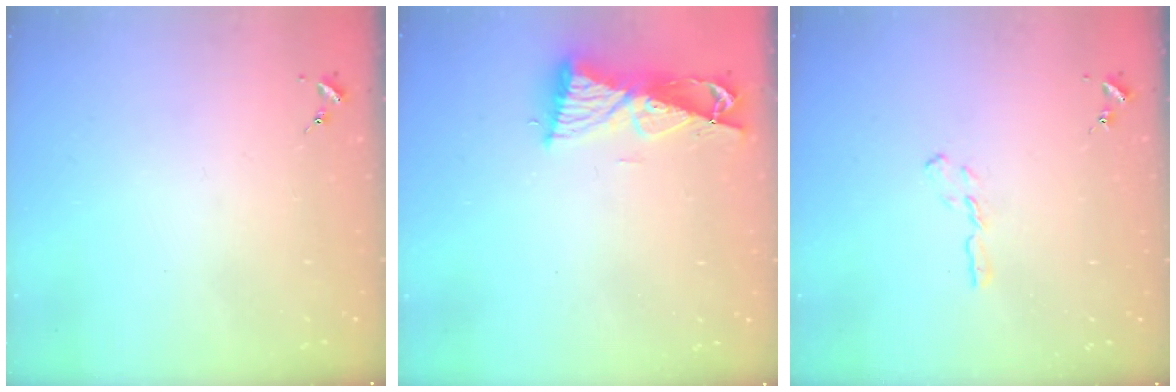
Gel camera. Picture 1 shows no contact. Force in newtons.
{"total": 8.5, "press": 8.4, "slide": 1.0}
{"total": 3.9, "press": 3.9, "slide": 0.4}